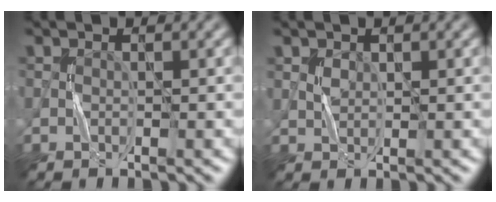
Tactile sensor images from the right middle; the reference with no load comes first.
{"total": 1.0, "force": [0.6, 0.7, 0.4], "torque": [-0.012, 0.001, 0.015]}